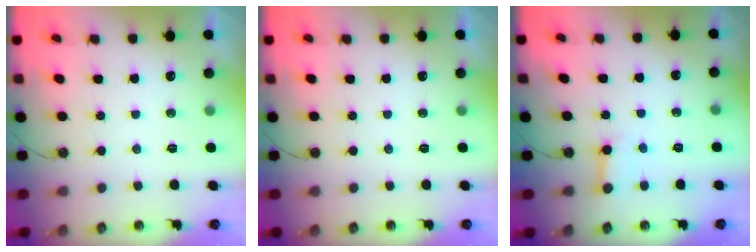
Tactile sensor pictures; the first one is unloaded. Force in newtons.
{"total": 0.0}
{"total": 3.6, "press": 3.6, "slide": 0.5}